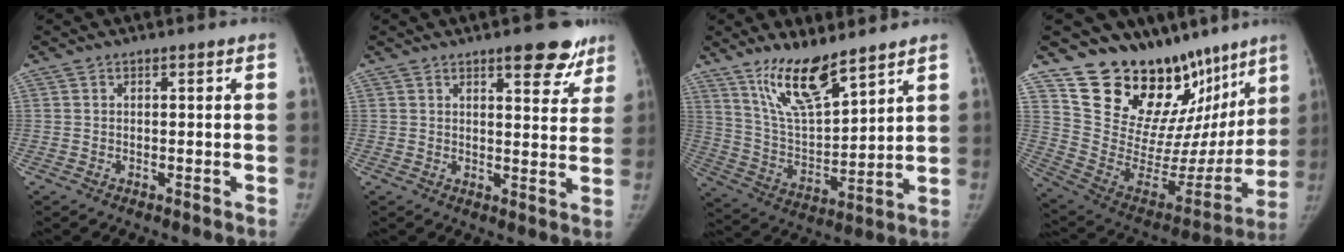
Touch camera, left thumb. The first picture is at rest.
{"total": 9.0, "force": [6.1, 3.3, 5.8], "torque": [-0.038, -0.031, 0.077]}
{"total": 13.6, "force": [10.0, 3.8, 8.4], "torque": [-0.131, -0.067, 0.201]}
{"total": 25.6, "force": [19.7, 12.8, 10.1], "torque": [-0.100, -0.114, 0.305]}